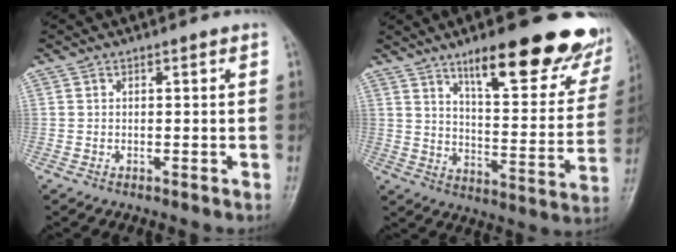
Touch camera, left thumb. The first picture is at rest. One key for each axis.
{"total": 24.7, "fx": 16.2, "fy": 7.3, "fz": 17.2, "tx": -0.188, "ty": -0.072, "tz": 0.230}